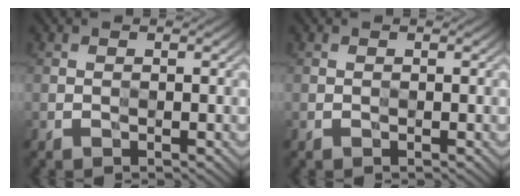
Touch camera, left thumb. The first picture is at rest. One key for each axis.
{"total": 0.0}